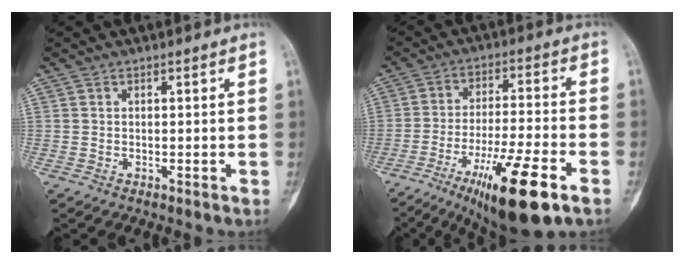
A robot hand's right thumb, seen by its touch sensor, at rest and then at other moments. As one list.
[{"total": 17.5, "force": [-9.2, 3.5, 14.5], "torque": [-0.253, 0.024, -0.147]}]